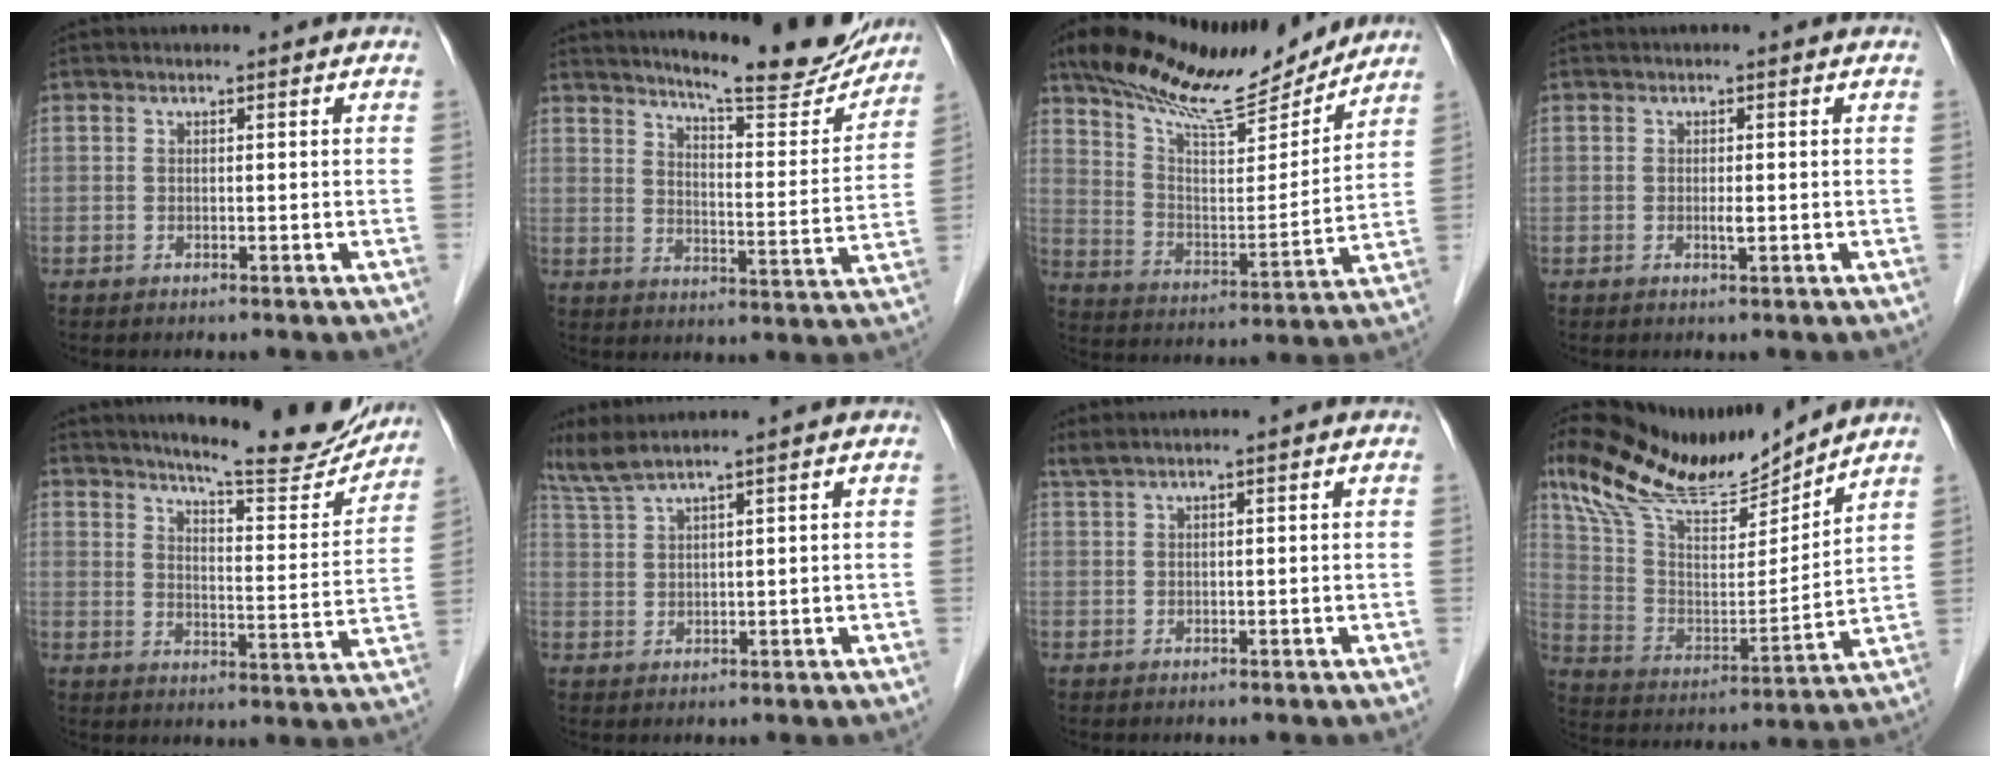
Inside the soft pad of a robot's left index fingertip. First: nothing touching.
{"total": 16.6, "force": [15.2, 1.8, 6.4], "torque": [-0.091, -0.050, 0.198]}
{"total": 18.4, "force": [16.2, 3.2, 8.0], "torque": [-0.142, -0.010, 0.266]}
{"total": 0.7, "force": [-0.1, 0.1, 0.7], "torque": [-0.015, -0.006, -0.002]}
{"total": 16.5, "force": [15.3, 1.7, 6.0], "torque": [-0.085, -0.052, 0.196]}
{"total": 4.7, "force": [4.1, -1.0, 2.2], "torque": [-0.062, 0.011, 0.094]}
{"total": 2.2, "force": [1.8, -0.2, 1.2], "torque": [-0.029, 0.018, 0.042]}
{"total": 17.8, "force": [15.2, 2.9, 8.7], "torque": [-0.164, 0.000, 0.280]}